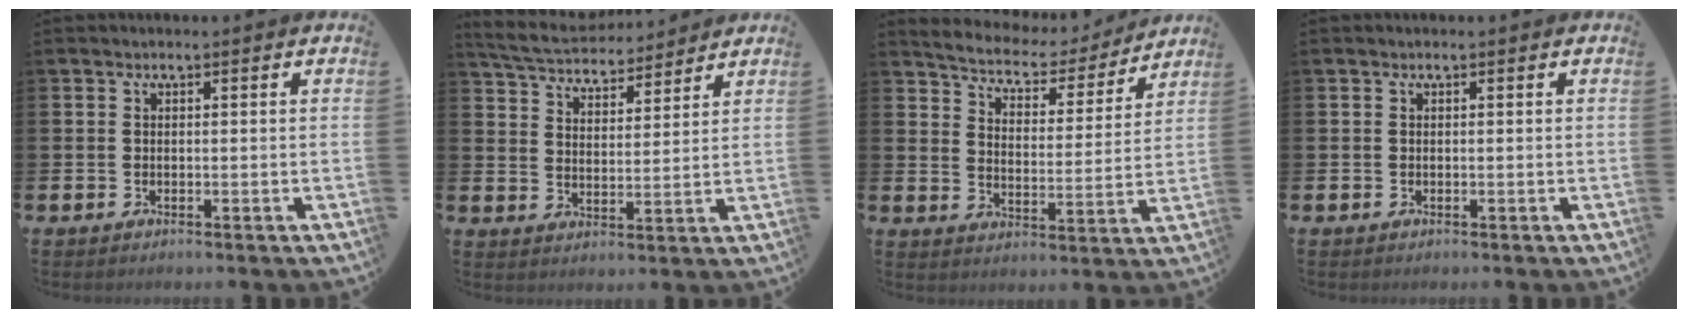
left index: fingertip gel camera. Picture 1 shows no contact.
{"total": 5.9, "force": [5.7, 1.1, 0.7], "torque": [-0.045, -0.032, 0.103]}
{"total": 5.3, "force": [5.1, 1.3, 0.8], "torque": [-0.047, -0.041, 0.083]}
{"total": 0.0}